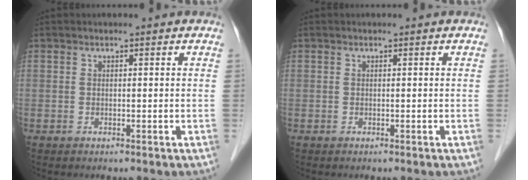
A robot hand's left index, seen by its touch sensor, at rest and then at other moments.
{"total": 0.0}